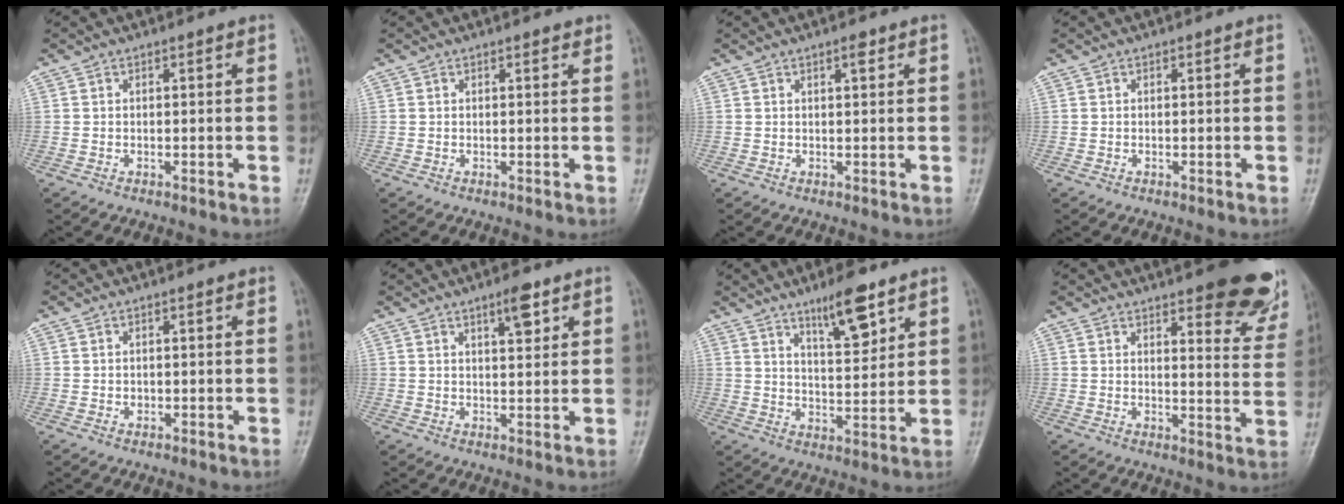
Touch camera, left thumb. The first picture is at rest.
{"total": 1.2, "force": [0.8, 0.3, 0.7], "torque": [-0.010, -0.003, 0.010]}
{"total": 1.6, "force": [0.9, 0.5, 1.2], "torque": [-0.015, -0.003, 0.013]}
{"total": 0.0}
{"total": 0.8, "force": [0.1, 0.6, 0.5], "torque": [-0.002, 0.000, 0.003]}
{"total": 4.5, "force": [2.7, 1.4, 3.3], "torque": [-0.042, -0.016, 0.041]}
{"total": 9.3, "force": [6.0, 2.5, 6.6], "torque": [-0.094, -0.041, 0.102]}
{"total": 16.6, "force": [12.0, 5.0, 10.3], "torque": [-0.087, -0.069, 0.136]}